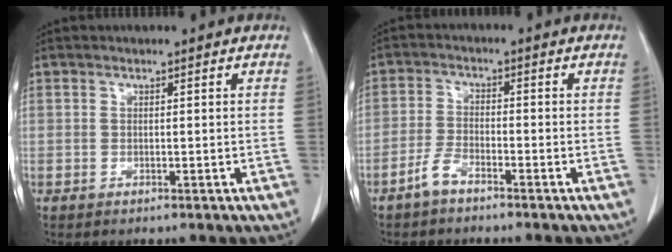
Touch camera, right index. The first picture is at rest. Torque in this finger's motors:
{"motor_torque": [-0.06, -0.11, -0.05, -0.01]}